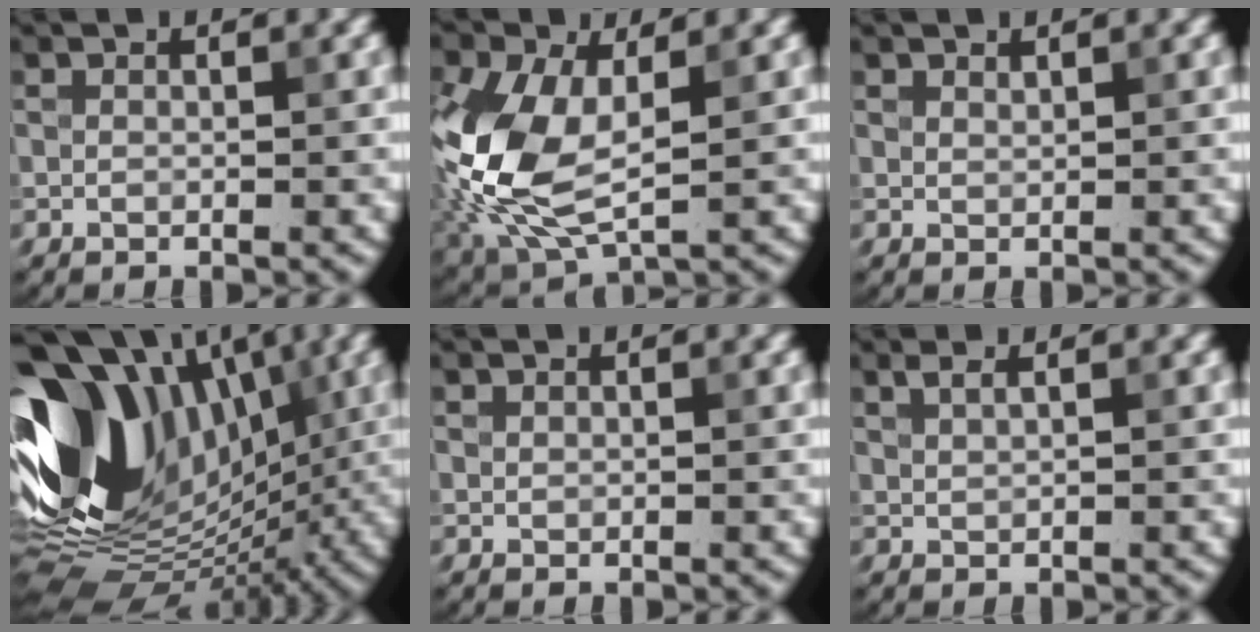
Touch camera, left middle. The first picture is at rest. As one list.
[{"total": 9.6, "force": [-0.4, 5.7, 7.7], "torque": [-0.196, -0.011, -0.002]}, {"total": 0.6, "force": [0.6, 0.2, 0.0], "torque": [0.001, -0.002, 0.013]}, {"total": 15.2, "force": [1.8, 10.9, 10.5], "torque": [-0.198, 0.023, 0.019]}, {"total": 0.0}, {"total": 1.3, "force": [0.9, 0.4, 0.7], "torque": [-0.010, -0.003, 0.015]}]